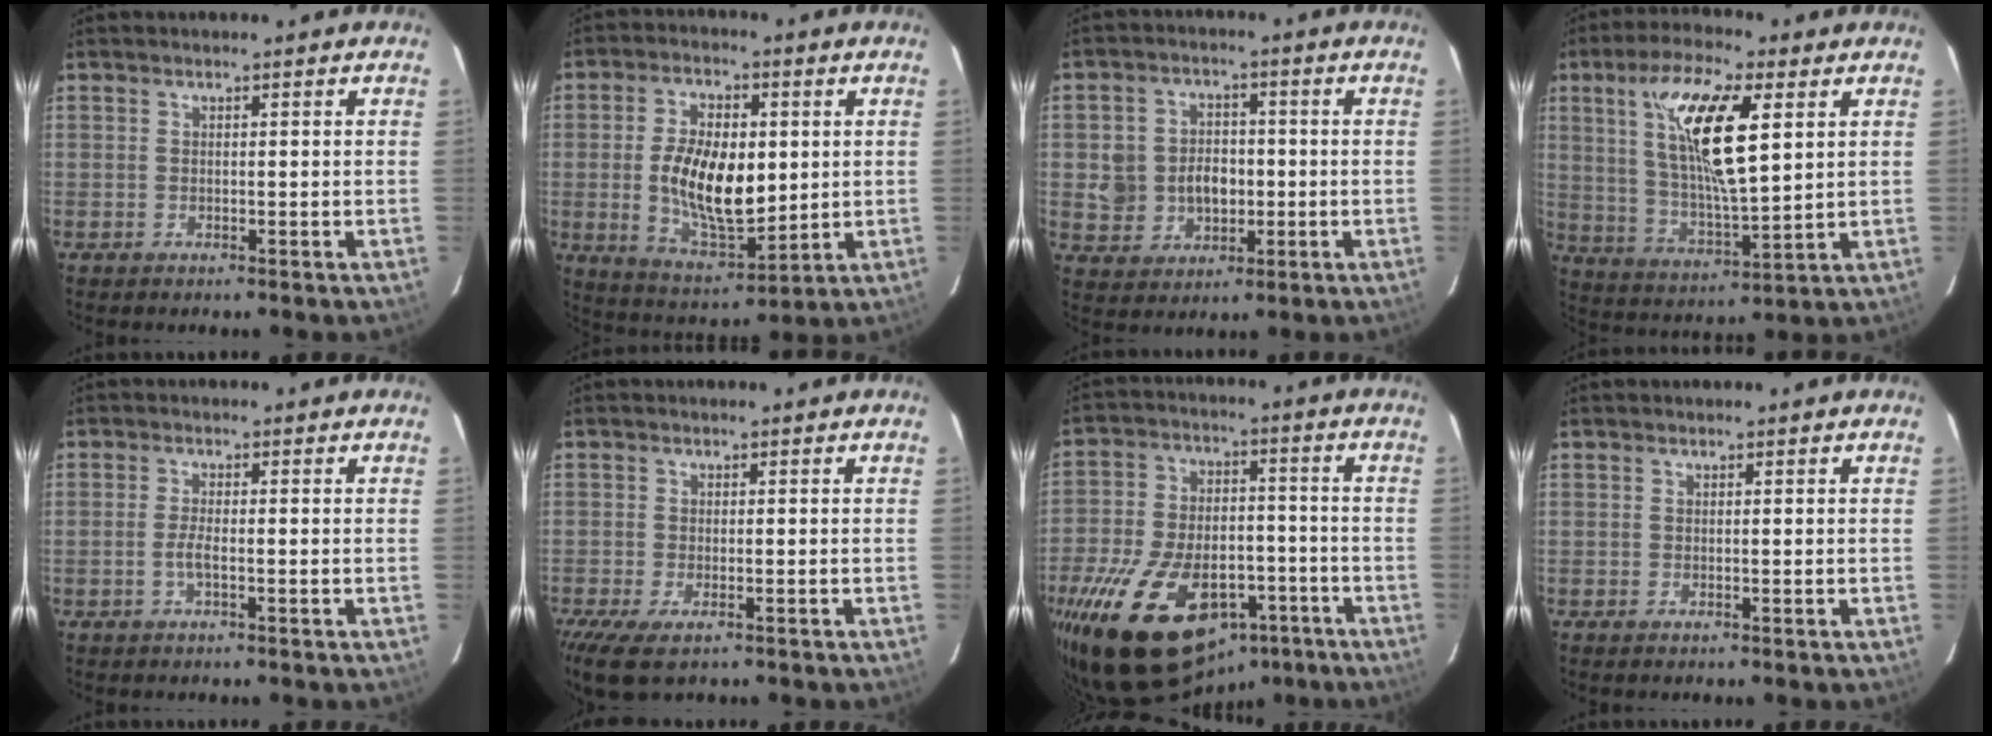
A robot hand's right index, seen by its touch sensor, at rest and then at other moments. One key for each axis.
{"total": 14.7, "fx": 0.4, "fy": 7.4, "fz": 12.7, "tx": -0.235, "ty": -0.005, "tz": 0.020}
{"total": 8.7, "fx": -0.7, "fy": 7.8, "fz": 3.8, "tx": -0.098, "ty": 0.020, "tz": 0.002}
{"total": 16.3, "fx": 5.7, "fy": 4.9, "fz": 14.5, "tx": -0.270, "ty": 0.006, "tz": 0.112}
{"total": 2.0, "fx": -0.8, "fy": 0.2, "fz": 1.8, "tx": -0.039, "ty": -0.002, "tz": -0.016}
{"total": 5.5, "fx": -3.5, "fy": 2.1, "fz": 3.7, "tx": -0.079, "ty": -0.023, "tz": -0.059}
{"total": 28.6, "fx": -15.9, "fy": 15.6, "fz": 18.1, "tx": -0.359, "ty": -0.015, "tz": -0.232}
{"total": 0.0}